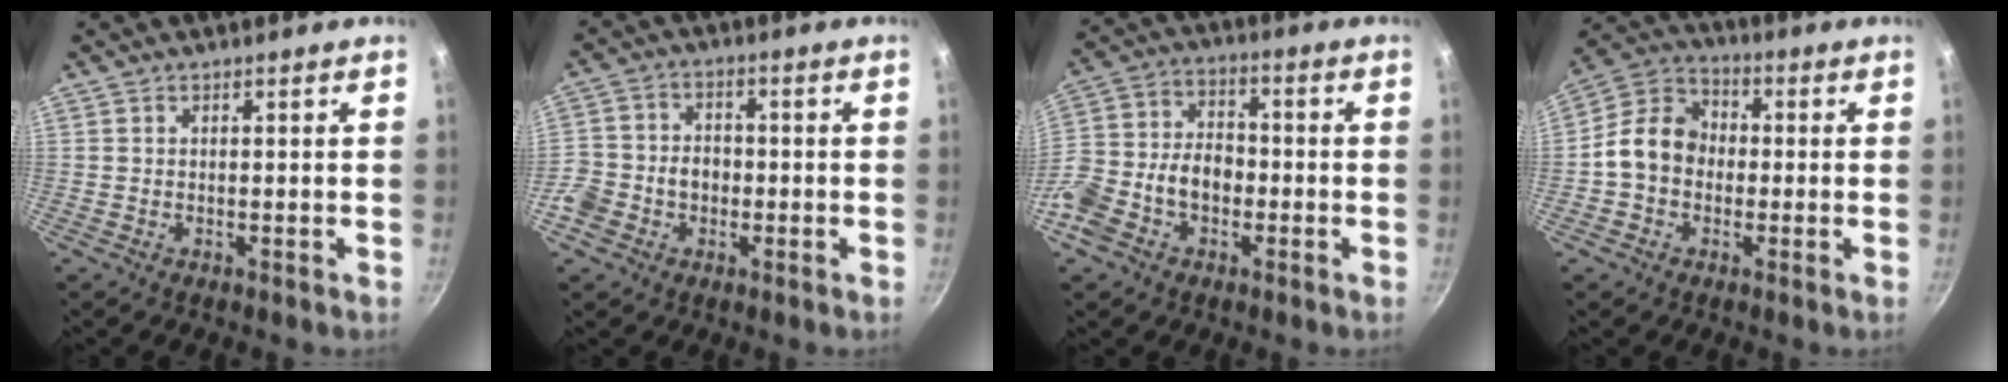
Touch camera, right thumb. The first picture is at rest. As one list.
[{"total": 9.1, "force": [-2.9, 7.5, 4.3], "torque": [-0.060, 0.029, -0.064]}, {"total": 14.1, "force": [-4.3, 9.8, 9.2], "torque": [-0.156, 0.044, -0.088]}, {"total": 10.4, "force": [-1.0, 8.5, 5.9], "torque": [-0.073, 0.032, -0.042]}]